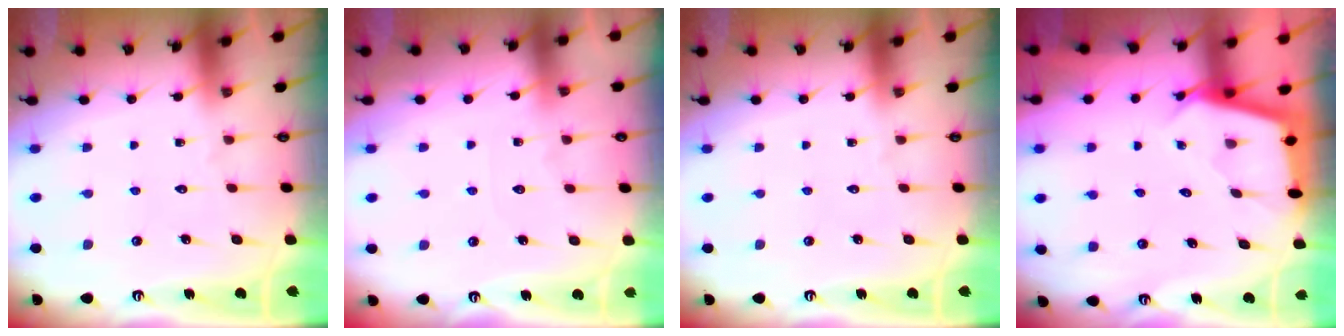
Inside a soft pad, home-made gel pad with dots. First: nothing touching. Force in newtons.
{"total": 5.9, "press": 5.8, "slide": 0.8}
{"total": 0.0}
{"total": 2.5, "press": 2.5, "slide": 0.1}